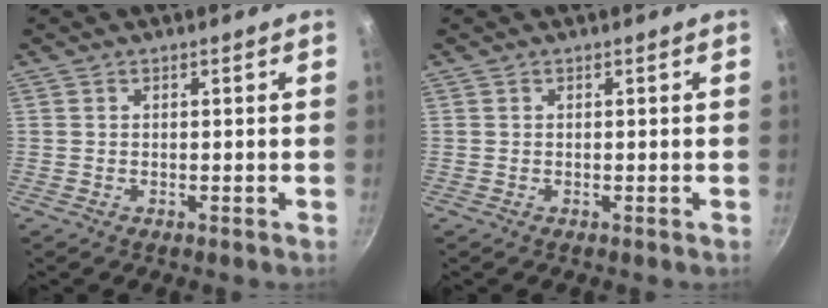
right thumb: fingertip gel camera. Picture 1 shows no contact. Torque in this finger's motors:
{"motor_torque": [-0.27, 0.17, 0.00, 0.00, 0.00]}